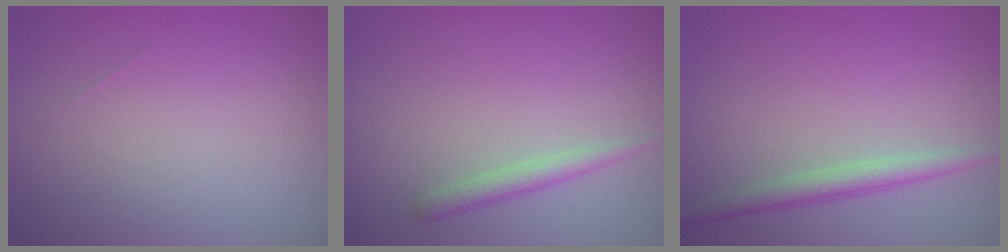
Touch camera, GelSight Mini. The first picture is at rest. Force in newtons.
{"total": 1.6, "press": 1.6, "slide": 0.1}
{"total": 2.4, "press": 2.4, "slide": 0.0}